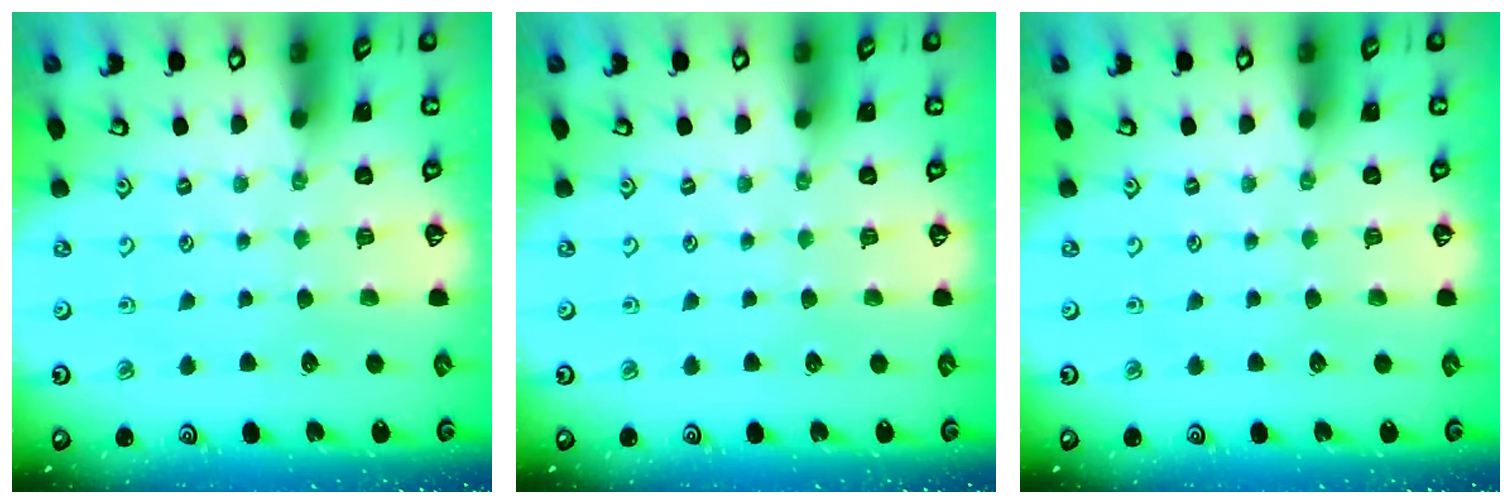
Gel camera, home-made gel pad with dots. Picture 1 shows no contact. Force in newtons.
{"total": 0.0}
{"total": 0.0}